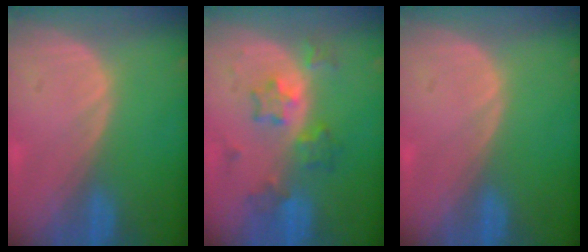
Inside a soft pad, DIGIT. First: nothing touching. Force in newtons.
{"total": 5.9, "press": 5.9, "slide": 0.3}
{"total": 0.0}